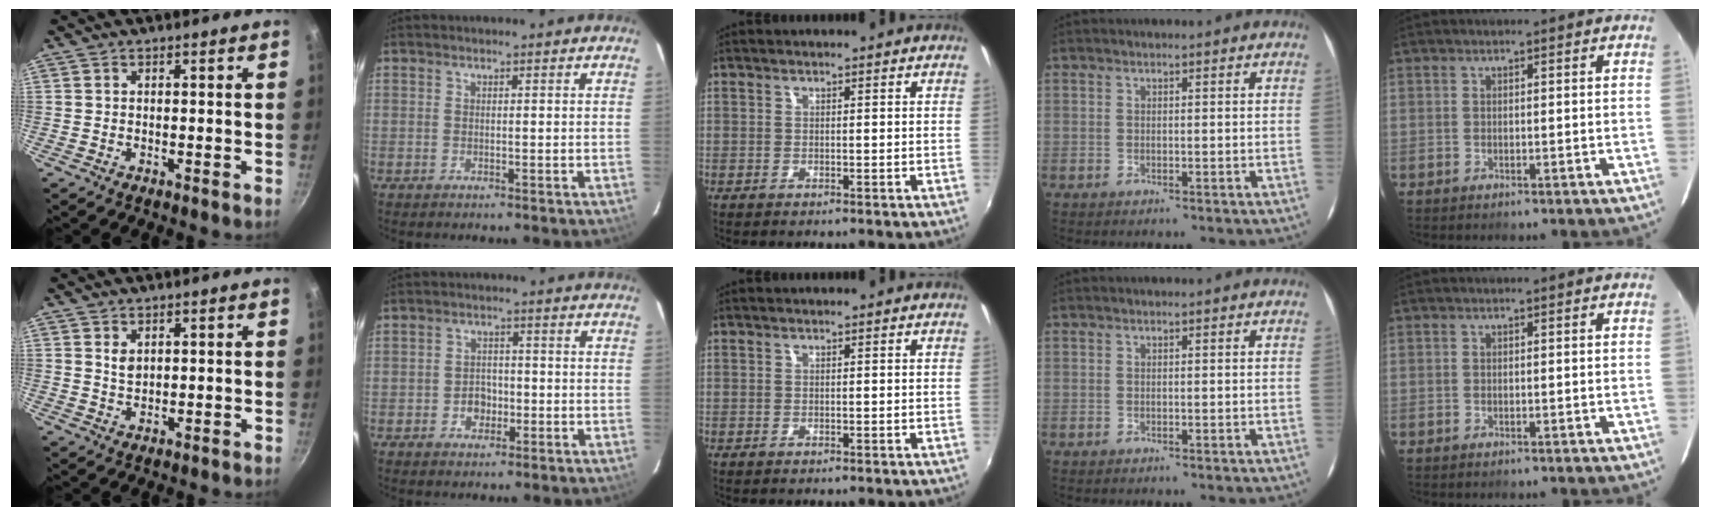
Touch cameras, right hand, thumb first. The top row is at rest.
{"thumb": {"total": 2.3, "force": [1.0, 1.5, 1.5], "torque": [-0.024, -0.006, 0.021]}, "index": {"total": 3.7, "force": [-1.4, 3.0, 1.6], "torque": [-0.032, 0.010, -0.015]}}